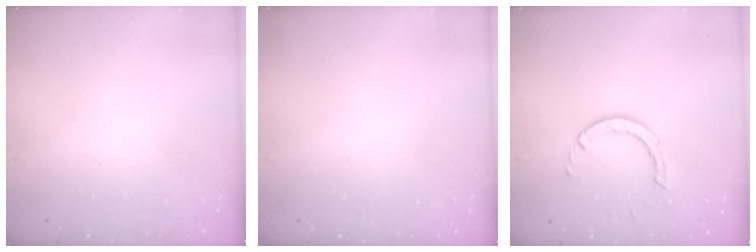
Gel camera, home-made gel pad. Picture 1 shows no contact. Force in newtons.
{"total": 2.6, "press": 2.6, "slide": 0.2}
{"total": 3.1, "press": 3.1, "slide": 0.1}